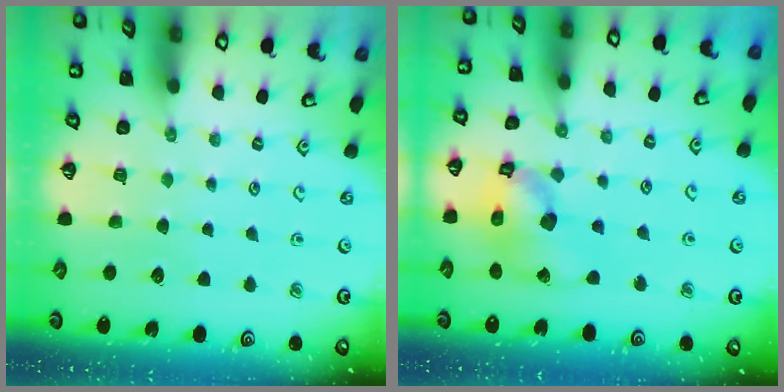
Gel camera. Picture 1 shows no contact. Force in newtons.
{"total": 14.2, "press": 14.0, "slide": 2.1}